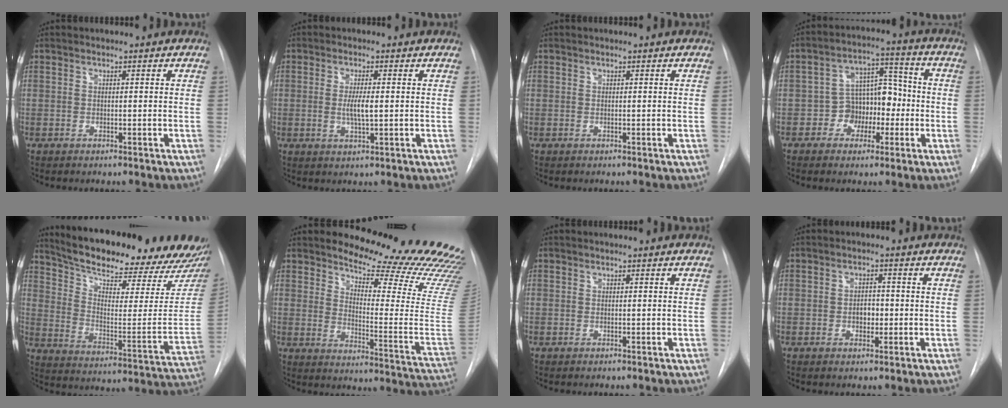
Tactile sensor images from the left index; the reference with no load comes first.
{"total": 3.4, "force": [0.0, 0.5, 3.3], "torque": [-0.064, -0.004, 0.000]}
{"total": 0.0}
{"total": 7.9, "force": [-2.3, 6.1, 4.5], "torque": [-0.067, 0.039, -0.036]}
{"total": 26.6, "force": [23.2, 5.8, 11.7], "torque": [-0.186, -0.060, 0.306]}
{"total": 24.3, "force": [21.9, 3.2, 9.9], "torque": [-0.136, -0.147, 0.254]}
{"total": 0.0}
{"total": 2.5, "force": [-0.5, 1.6, 1.8], "torque": [-0.023, 0.005, -0.006]}